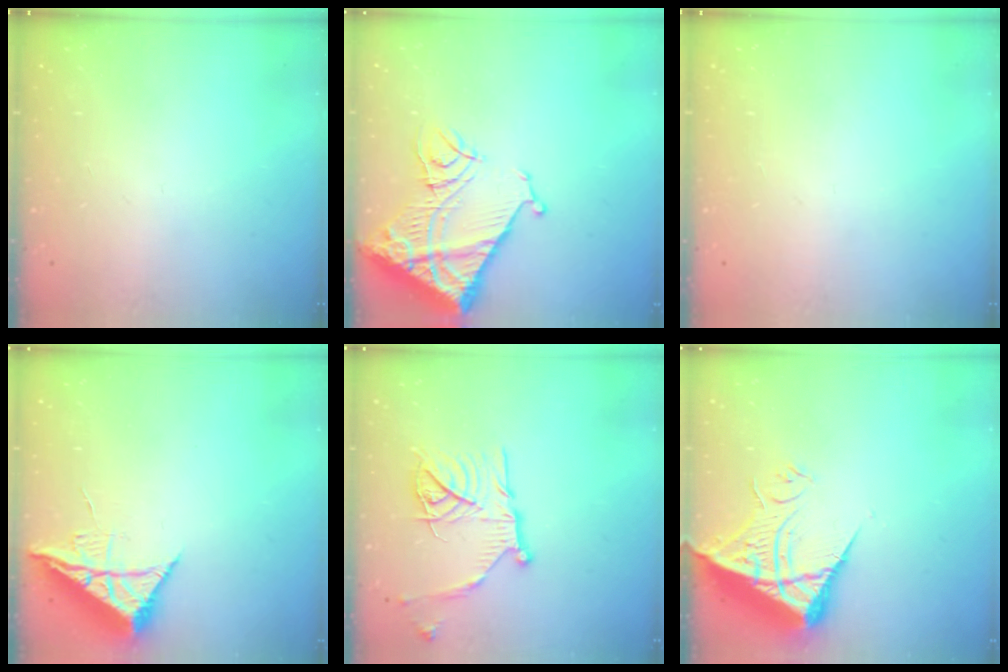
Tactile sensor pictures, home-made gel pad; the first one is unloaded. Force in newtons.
{"total": 18.4, "press": 18.3, "slide": 2.2}
{"total": 0.0}
{"total": 7.7, "press": 7.7, "slide": 0.4}
{"total": 18.0, "press": 18.0, "slide": 1.5}
{"total": 10.6, "press": 10.5, "slide": 1.1}